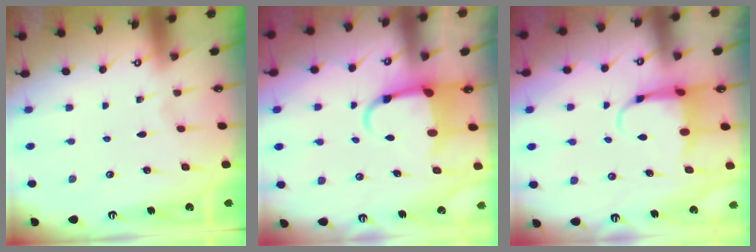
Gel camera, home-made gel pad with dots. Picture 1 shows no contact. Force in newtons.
{"total": 5.9, "press": 5.7, "slide": 1.4}
{"total": 5.1, "press": 5.0, "slide": 0.9}